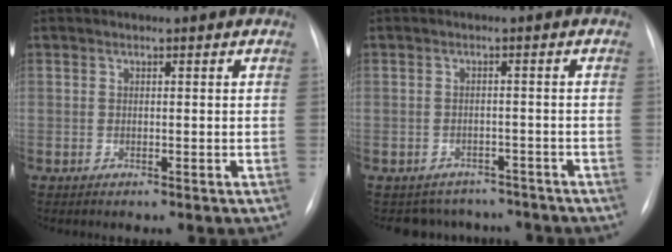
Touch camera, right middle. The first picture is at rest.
{"total": 5.8, "force": [-5.1, 2.6, -0.3], "torque": [0.010, 0.016, -0.061]}